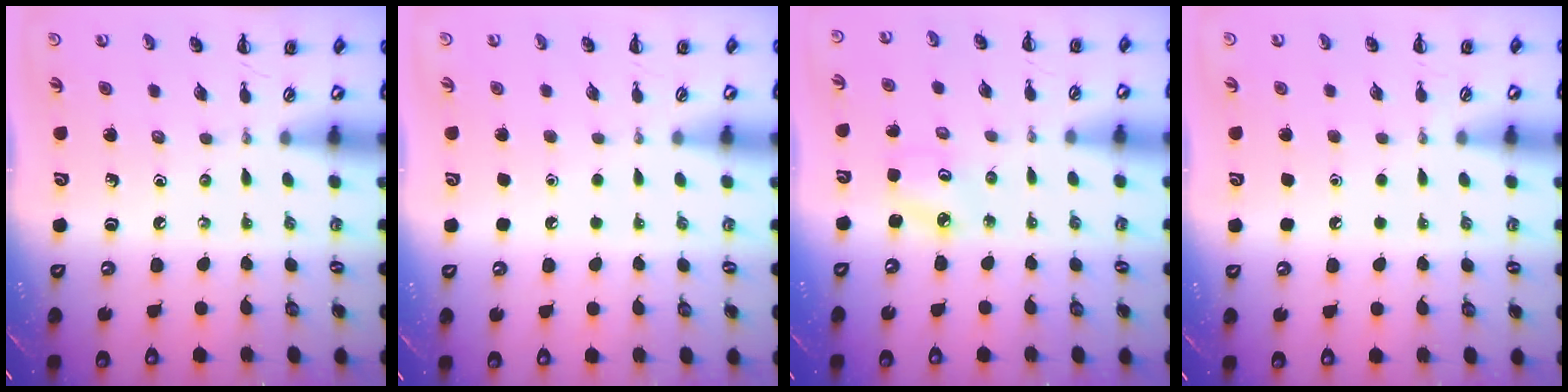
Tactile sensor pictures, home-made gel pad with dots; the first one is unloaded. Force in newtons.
{"total": 1.6, "press": 1.6, "slide": 0.1}
{"total": 2.3, "press": 2.2, "slide": 0.6}
{"total": 1.6, "press": 1.6, "slide": 0.1}